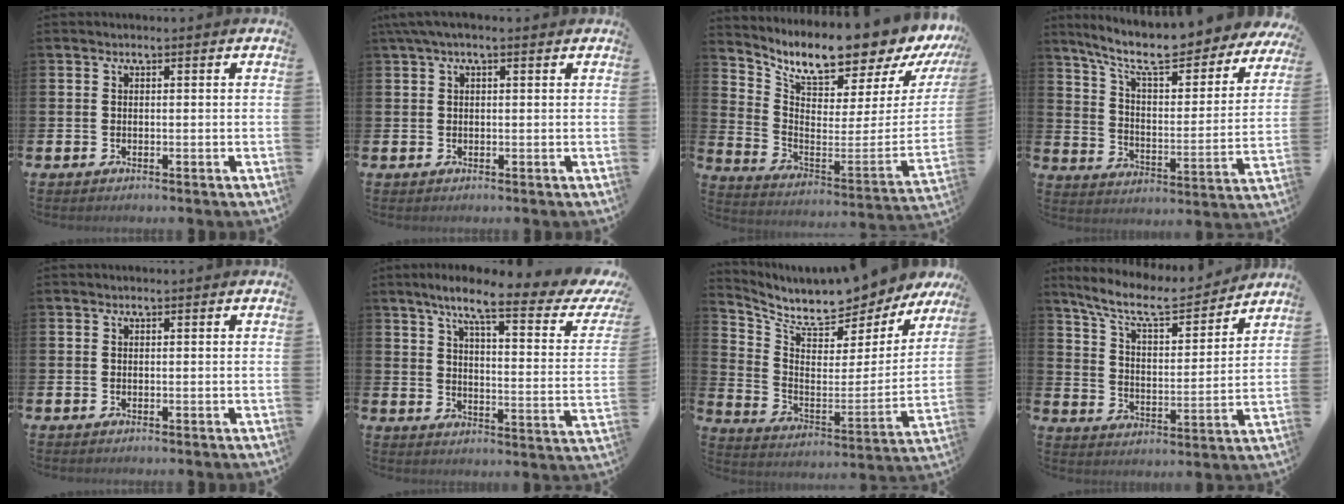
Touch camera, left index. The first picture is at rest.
{"total": 1.9, "force": [1.1, 0.4, 1.5], "torque": [-0.023, 0.003, 0.017]}
{"total": 8.7, "force": [8.1, 1.4, 3.0], "torque": [-0.070, -0.090, 0.124]}
{"total": 10.3, "force": [9.2, 1.9, 4.2], "torque": [-0.105, -0.071, 0.153]}
{"total": 0.0}
{"total": 8.5, "force": [5.9, 1.3, 6.0], "torque": [-0.106, -0.048, 0.082]}
{"total": 8.4, "force": [8.1, 1.5, 1.5], "torque": [-0.061, -0.076, 0.131]}
{"total": 9.0, "force": [8.1, 2.0, 3.3], "torque": [-0.099, -0.051, 0.140]}